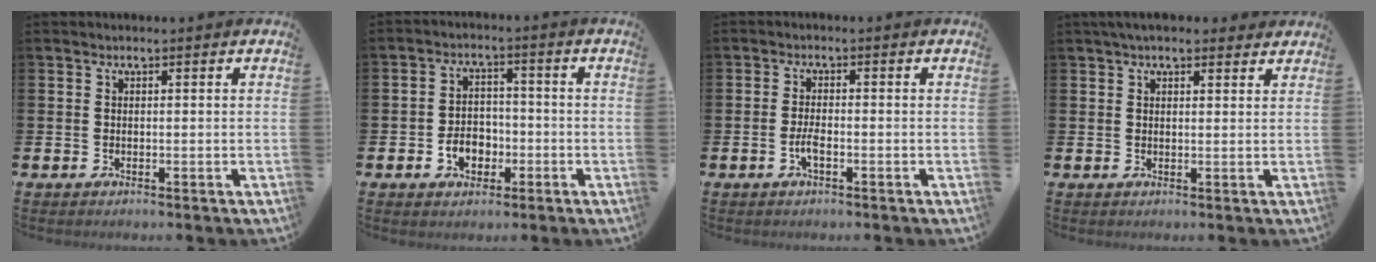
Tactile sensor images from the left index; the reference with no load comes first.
{"total": 4.1, "force": [-1.7, 3.2, 2.0], "torque": [-0.028, 0.000, -0.038]}
{"total": 2.1, "force": [-0.8, 0.6, 1.8], "torque": [-0.026, -0.001, -0.017]}
{"total": 3.1, "force": [2.8, 0.9, 1.2], "torque": [-0.023, -0.003, 0.049]}